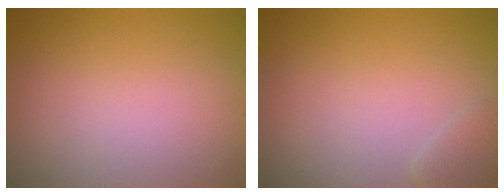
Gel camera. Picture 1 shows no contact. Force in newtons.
{"total": 1.3, "press": 1.3, "slide": 0.2}